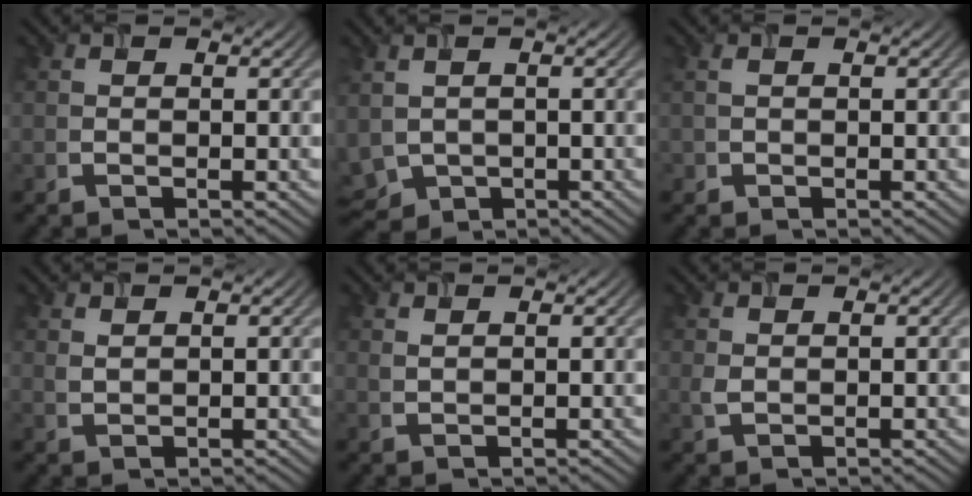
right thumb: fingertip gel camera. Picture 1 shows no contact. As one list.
[{"total": 4.5, "force": [-0.7, 3.3, 2.9], "torque": [-0.090, -0.017, -0.013]}, {"total": 0.9, "force": [0.2, 0.7, 0.6], "torque": [-0.016, 0.002, 0.003]}, {"total": 1.2, "force": [0.9, 0.6, 0.6], "torque": [-0.022, -0.003, 0.021]}, {"total": 0.9, "force": [0.7, 0.3, 0.5], "torque": [-0.020, -0.001, 0.016]}, {"total": 1.0, "force": [0.4, 0.7, 0.7], "torque": [-0.024, -0.001, 0.010]}]